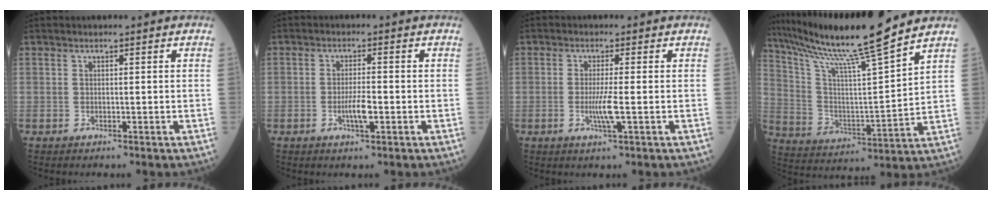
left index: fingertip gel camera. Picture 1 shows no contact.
{"total": 3.3, "force": [-1.2, 0.6, 3.1], "torque": [-0.062, -0.003, -0.021]}
{"total": 3.5, "force": [-0.8, -0.3, 3.4], "torque": [-0.071, -0.010, -0.018]}
{"total": 17.8, "force": [14.9, -1.8, 9.4], "torque": [-0.182, -0.014, 0.259]}